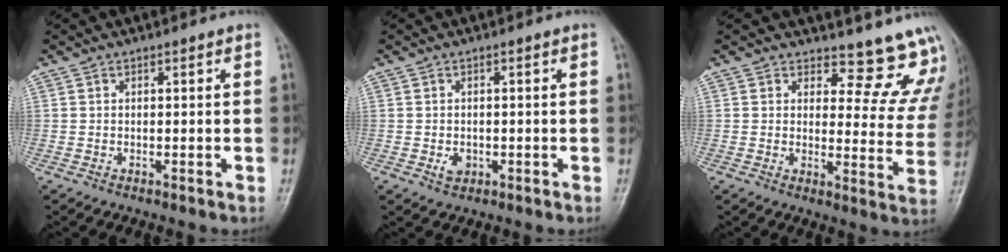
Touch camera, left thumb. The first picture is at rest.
{"total": 2.4, "force": [-0.7, 1.8, 1.3], "torque": [-0.014, 0.001, -0.009]}
{"total": 12.6, "force": [12.0, 3.7, 0.4], "torque": [0.046, -0.131, 0.114]}